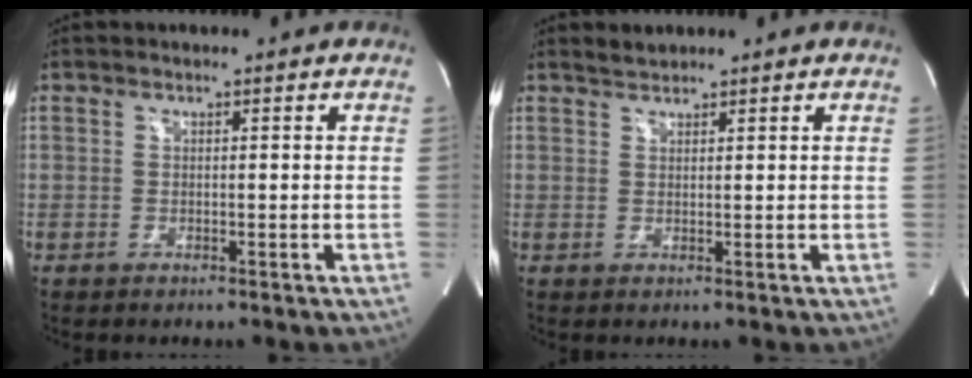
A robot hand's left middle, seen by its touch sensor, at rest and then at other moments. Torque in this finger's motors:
{"motor_torque": [-0.02, 0.03, -0.08, -0.01]}